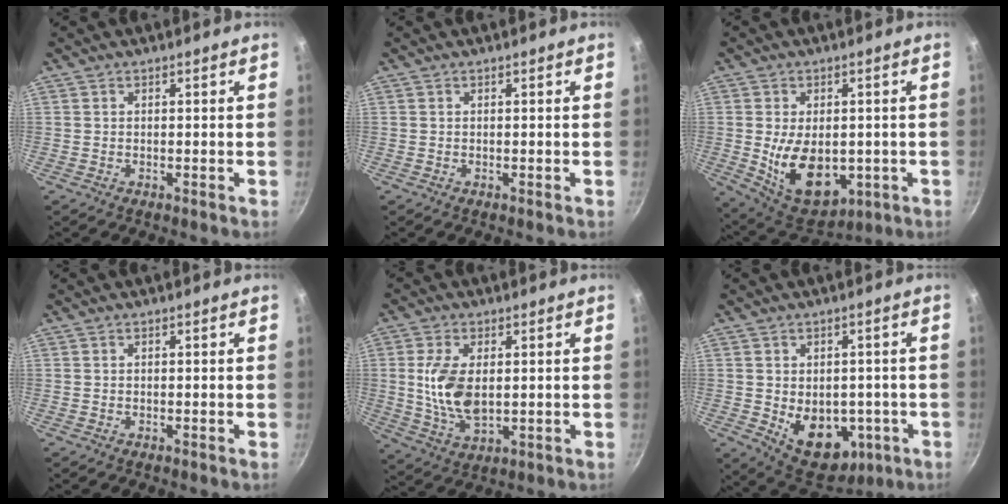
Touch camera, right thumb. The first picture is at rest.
{"total": 0.0}
{"total": 13.5, "force": [-1.9, 8.5, 10.3], "torque": [-0.145, -0.008, -0.001]}
{"total": 0.0}
{"total": 10.6, "force": [0.9, 5.7, 8.8], "torque": [-0.173, -0.012, 0.028]}
{"total": 12.7, "force": [-3.3, 8.7, 8.6], "torque": [-0.096, 0.005, -0.024]}